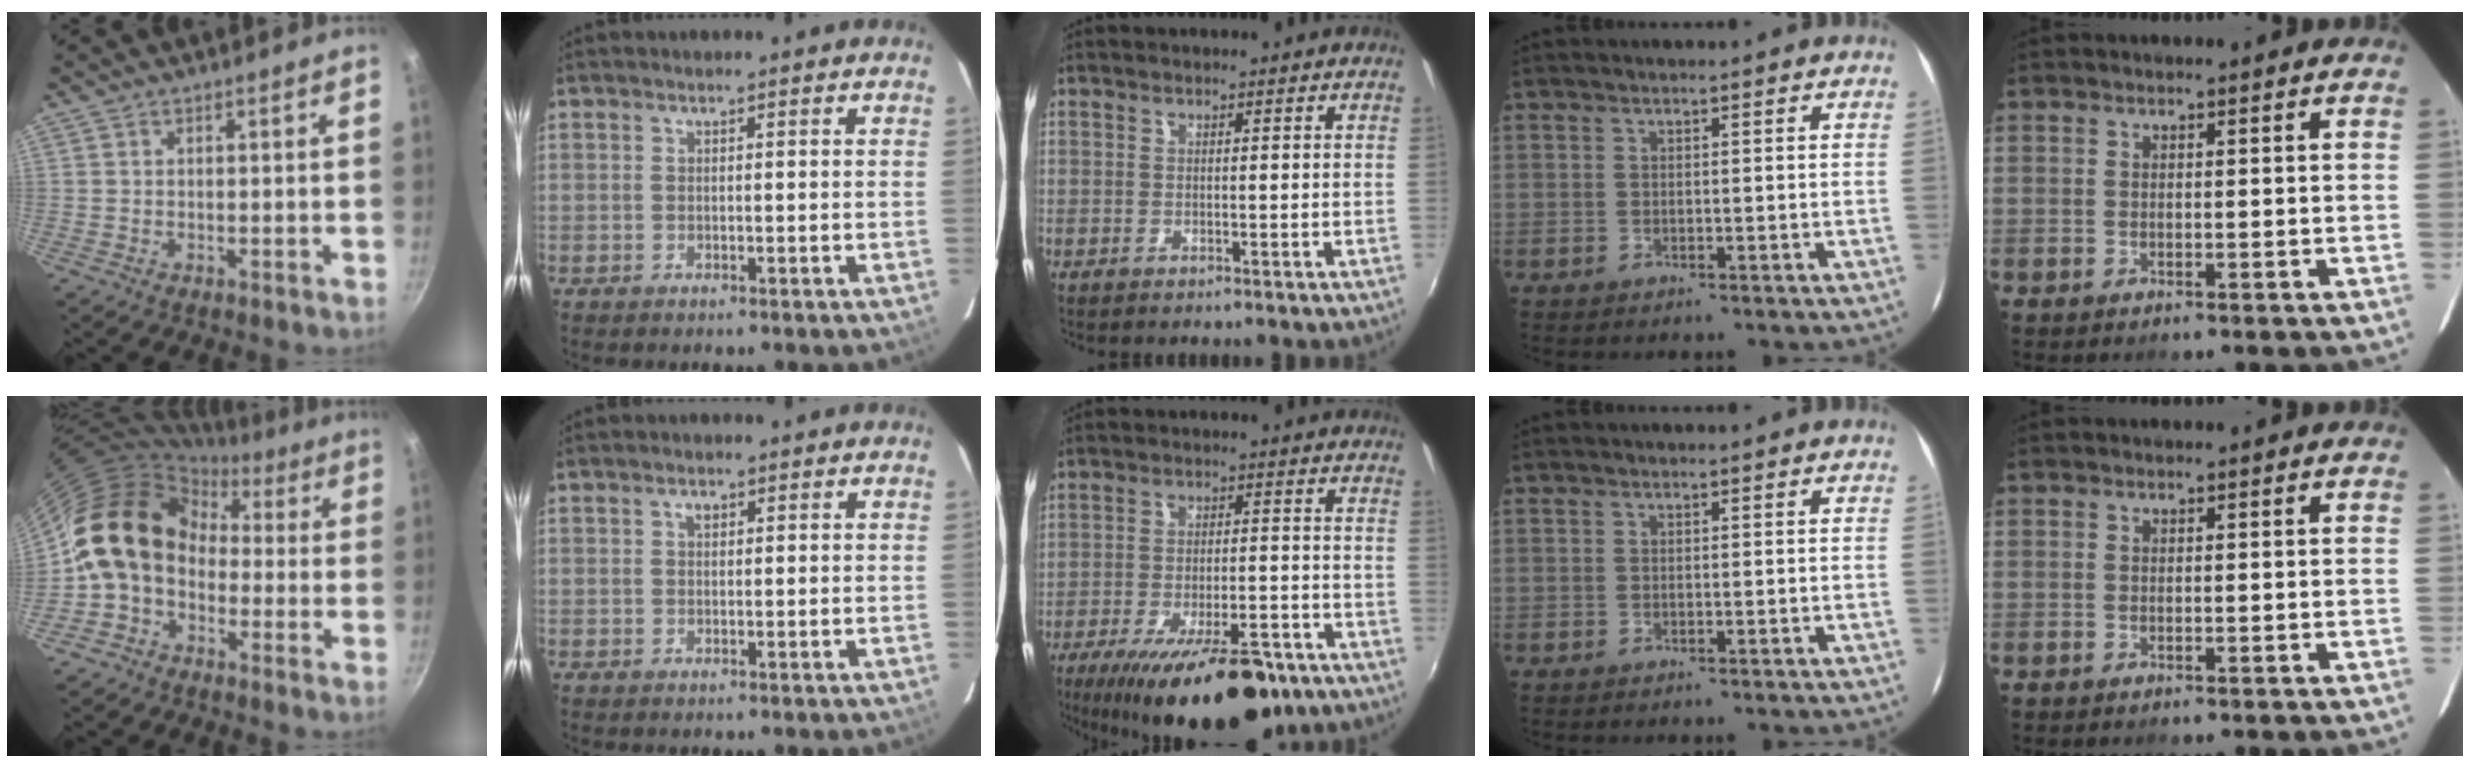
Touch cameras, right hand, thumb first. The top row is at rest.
{"thumb": {"total": 14.7, "force": [-1.2, 11.7, 8.9], "torque": [-0.130, 0.050, -0.043]}, "index": {"total": 1.2, "force": [0.5, 0.8, 0.7], "torque": [-0.010, 0.006, 0.008]}, "middle": {"total": 19.5, "force": [-13.6, 6.3, 12.5], "torque": [-0.211, -0.035, -0.192]}}